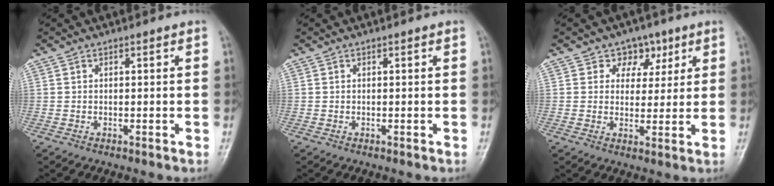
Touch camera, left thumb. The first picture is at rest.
{"total": 0.0}
{"total": 5.7, "force": [3.0, 4.6, 1.6], "torque": [0.016, -0.007, 0.042]}